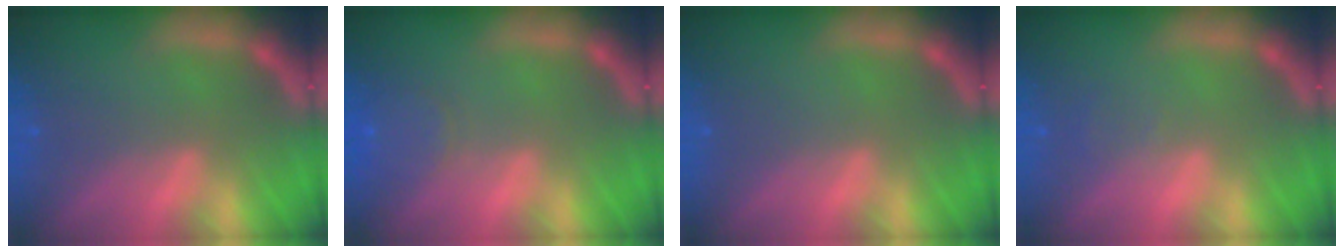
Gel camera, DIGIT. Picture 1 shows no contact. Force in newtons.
{"total": 3.0}
{"total": 0.0}
{"total": 0.9}